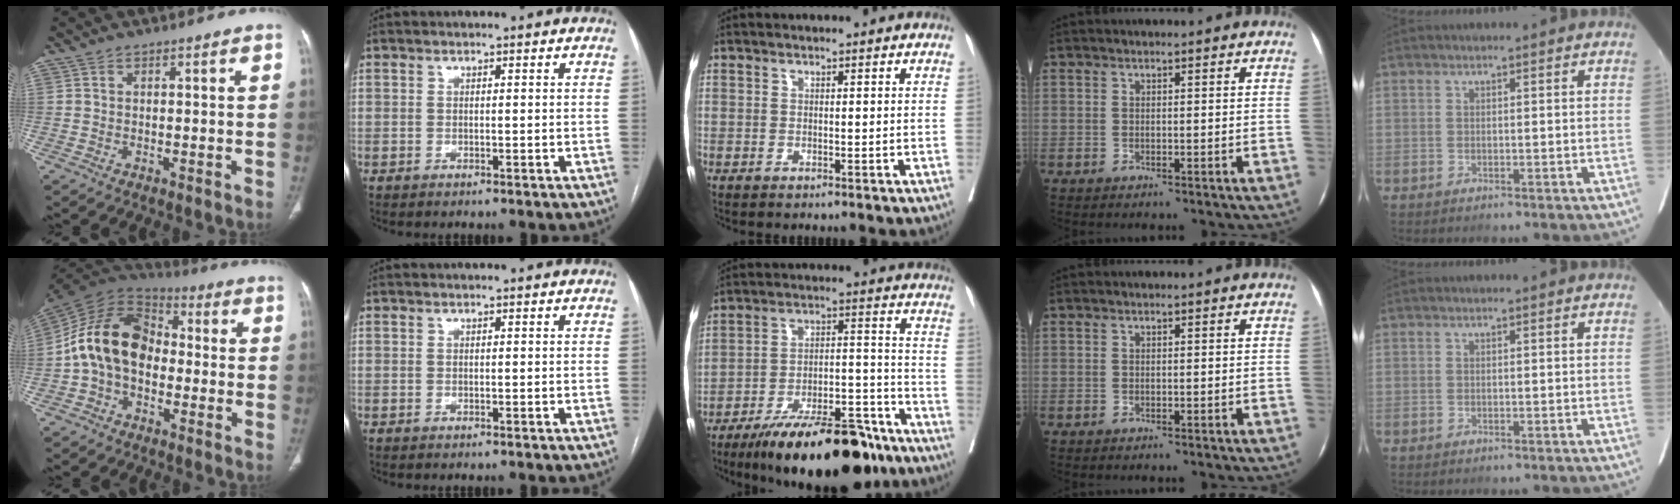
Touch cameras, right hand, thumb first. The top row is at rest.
{"thumb": {"total": 15.4, "force": [-1.8, 11.0, 10.7], "torque": [-0.185, 0.045, -0.044]}, "middle": {"total": 19.9, "force": [-15.4, 4.6, 11.9], "torque": [-0.139, 0.020, -0.246]}}